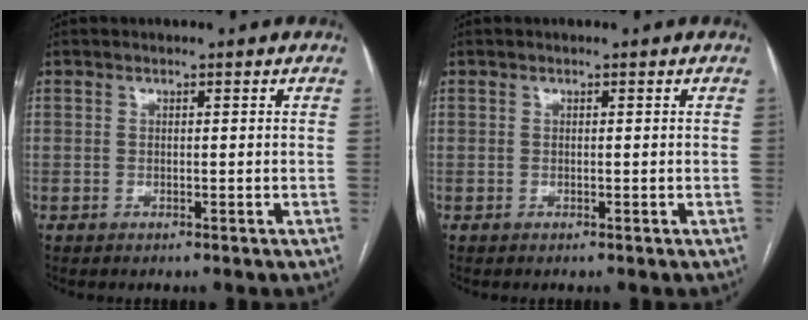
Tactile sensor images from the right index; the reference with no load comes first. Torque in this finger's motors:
{"motor_torque": [0.00, 0.00, 0.00, 0.00]}